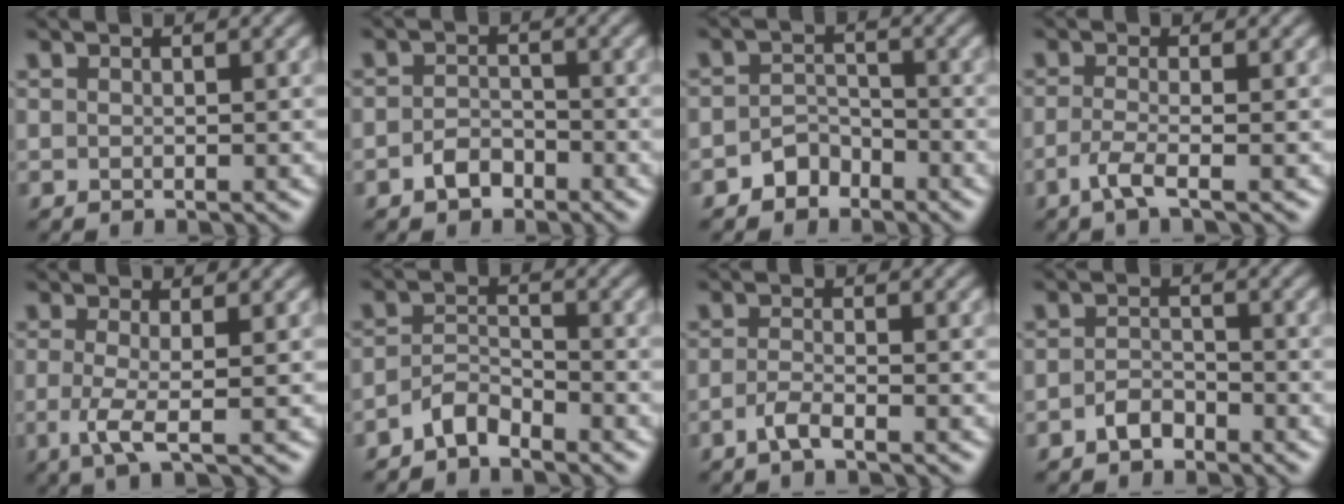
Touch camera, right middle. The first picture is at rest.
{"total": 2.2, "force": [-1.4, 1.4, 1.0], "torque": [-0.018, 0.006, -0.028]}
{"total": 2.3, "force": [-1.7, 1.5, 0.5], "torque": [-0.003, 0.010, -0.031]}
{"total": 2.4, "force": [-1.2, 0.5, 2.0], "torque": [-0.041, -0.006, -0.035]}
{"total": 2.9, "force": [-0.6, 0.5, 2.7], "torque": [-0.062, -0.010, -0.014]}
{"total": 2.5, "force": [-2.1, 0.8, 1.0], "torque": [-0.019, 0.011, -0.046]}
{"total": 1.7, "force": [-1.1, 0.3, 1.3], "torque": [-0.028, 0.001, -0.027]}
{"total": 1.9, "force": [-1.3, 1.0, 0.9], "torque": [-0.016, 0.006, -0.027]}